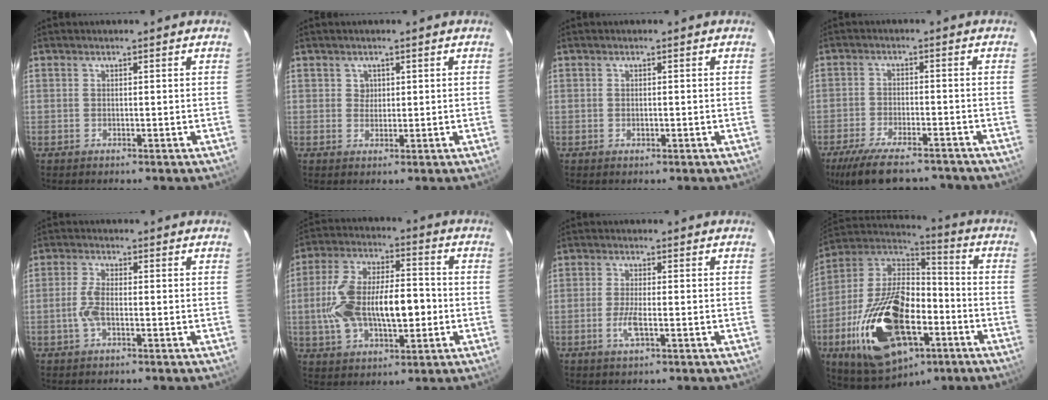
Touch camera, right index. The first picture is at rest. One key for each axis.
{"total": 1.7, "fx": 0.6, "fy": 1.6, "fz": 0.1, "tx": 0.005, "ty": 0.006, "tz": 0.009}
{"total": 1.1, "fx": -0.2, "fy": 0.7, "fz": 0.8, "tx": -0.015, "ty": 0.001, "tz": -0.004}
{"total": 15.1, "fx": -12.1, "fy": 4.8, "fz": 7.6, "tx": -0.165, "ty": -0.029, "tz": -0.192}
{"total": 4.2, "fx": -1.1, "fy": 1.6, "fz": 3.8, "tx": -0.086, "ty": 0.002, "tz": -0.022}
{"total": 17.8, "fx": -2.5, "fy": 8.6, "fz": 15.4, "tx": -0.302, "ty": 0.008, "tz": -0.036}
{"total": 4.1, "fx": -1.4, "fy": 0.8, "fz": 3.7, "tx": -0.080, "ty": -0.005, "tz": -0.029}
{"total": 29.1, "fx": -10.5, "fy": 16.0, "fz": 21.9, "tx": -0.448, "ty": -0.011, "tz": -0.163}